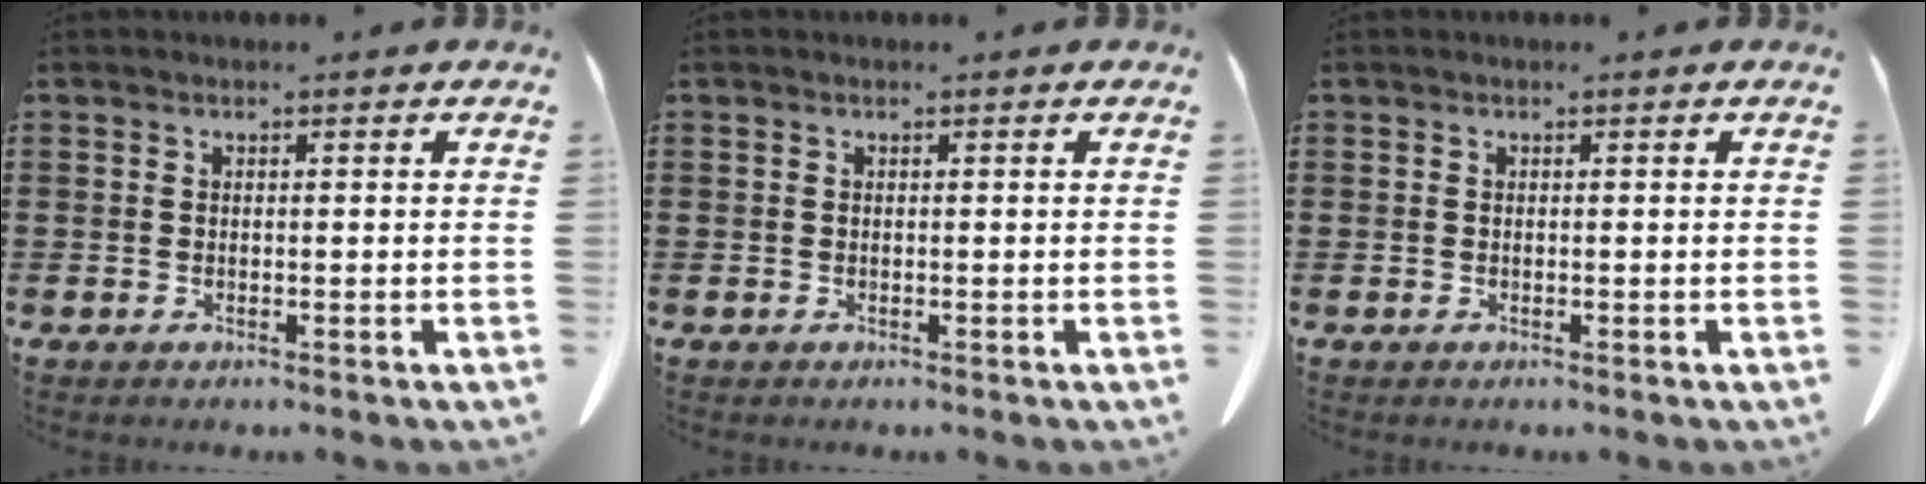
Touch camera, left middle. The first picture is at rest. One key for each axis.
{"total": 0.0}
{"total": 0.0}